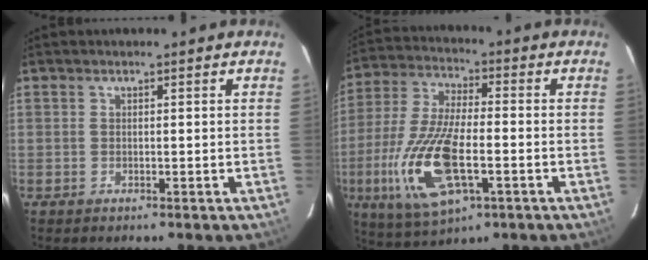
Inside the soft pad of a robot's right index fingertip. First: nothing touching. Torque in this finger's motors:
{"motor_torque": [1.90, -0.24, 0.50, 0.21]}